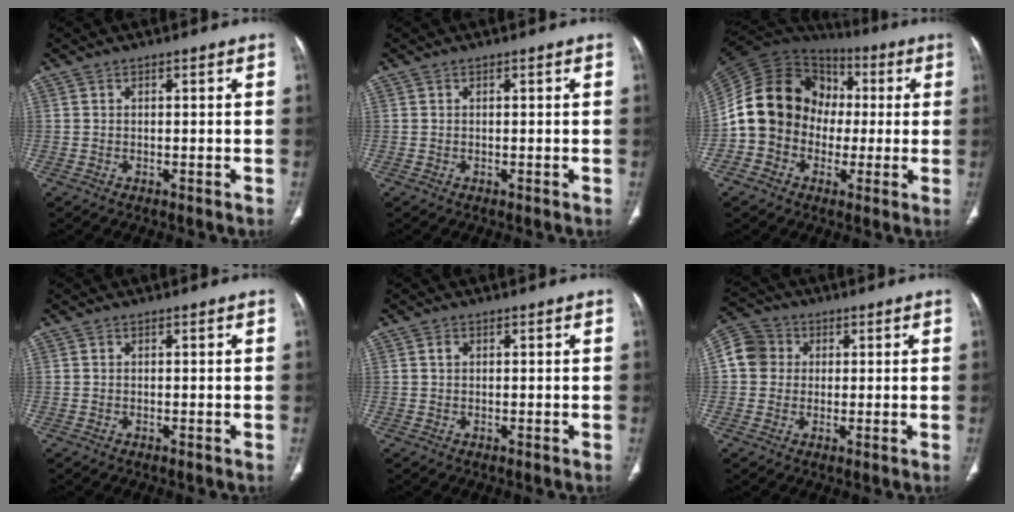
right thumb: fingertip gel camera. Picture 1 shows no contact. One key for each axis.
{"total": 0.0}
{"total": 17.1, "fx": -1.1, "fy": 14.8, "fz": 8.6, "tx": -0.133, "ty": 0.039, "tz": -0.024}
{"total": 0.0}
{"total": 1.0, "fx": 0.3, "fy": 0.7, "fz": 0.7, "tx": -0.010, "ty": 0.001, "tz": 0.006}
{"total": 7.3, "fx": 1.1, "fy": 6.7, "fz": 2.7, "tx": -0.036, "ty": 0.014, "tz": 0.013}